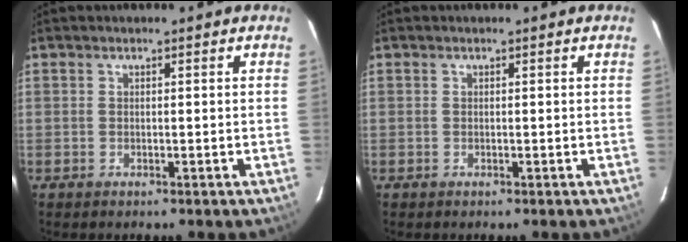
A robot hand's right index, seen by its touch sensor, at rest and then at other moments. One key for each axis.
{"total": 0.0}